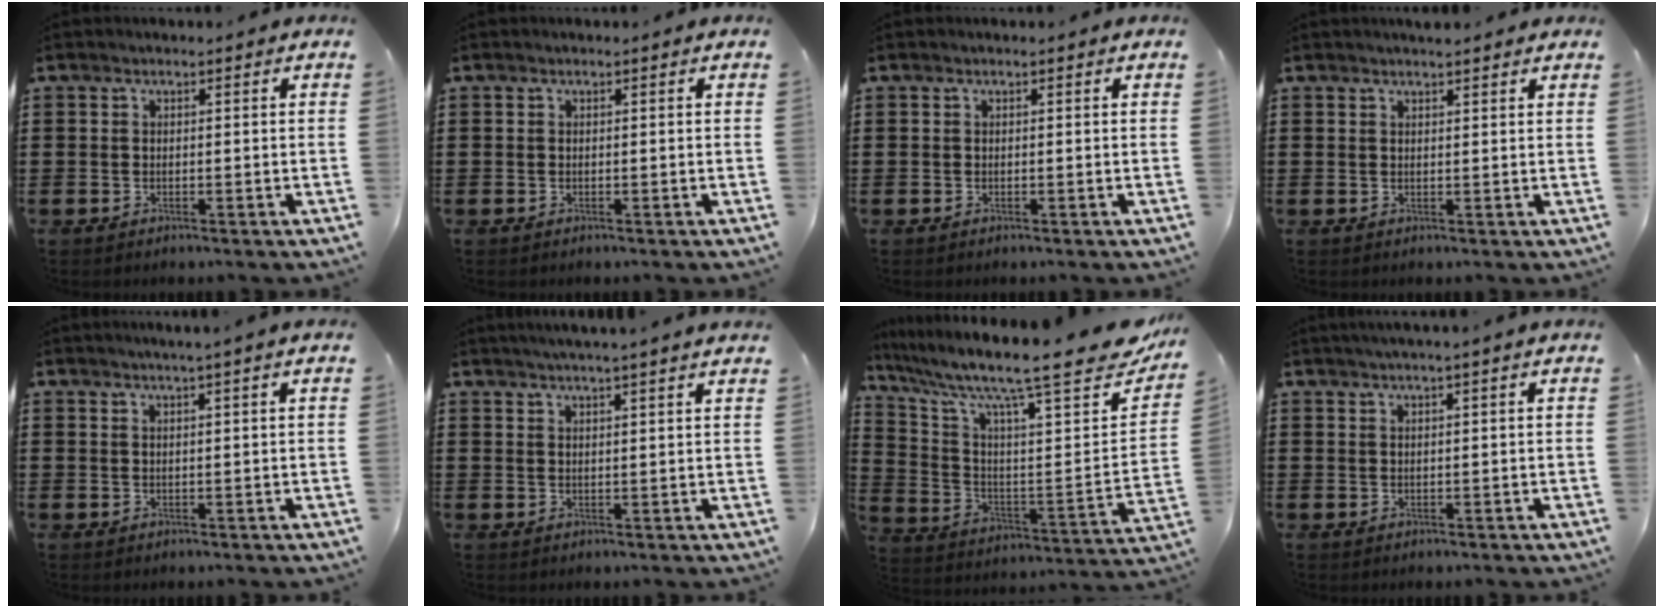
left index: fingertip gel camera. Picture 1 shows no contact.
{"total": 0.0}
{"total": 0.0}
{"total": 1.6, "force": [1.5, 0.1, 0.4], "torque": [-0.011, 0.002, 0.029]}
{"total": 1.6, "force": [1.2, -0.5, 0.8], "torque": [-0.015, -0.002, 0.023]}
{"total": 2.8, "force": [2.6, -0.8, 0.8], "torque": [-0.020, -0.006, 0.046]}
{"total": 12.5, "force": [9.7, 1.0, 7.8], "torque": [-0.157, -0.082, 0.146]}
{"total": 1.6, "force": [1.3, -0.5, 0.9], "torque": [-0.015, -0.002, 0.024]}